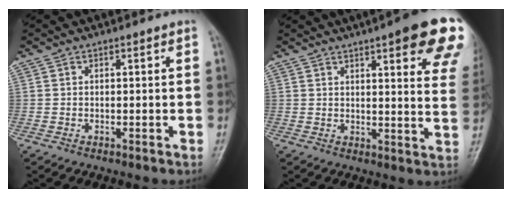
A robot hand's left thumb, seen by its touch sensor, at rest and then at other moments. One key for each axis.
{"total": 18.9, "fx": 10.8, "fy": 4.2, "fz": 15.0, "tx": -0.165, "ty": -0.030, "tz": 0.119}